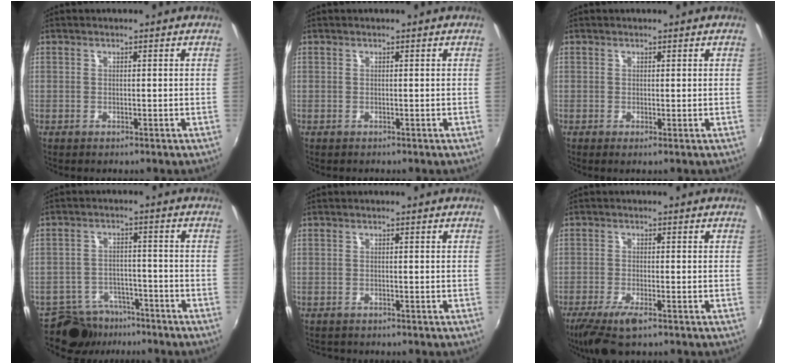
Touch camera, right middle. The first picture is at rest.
{"total": 0.0}
{"total": 0.5, "force": [0.2, -0.2, 0.4], "torque": [-0.012, -0.002, 0.001]}
{"total": 9.0, "force": [-7.4, 5.0, 1.3], "torque": [-0.040, 0.013, -0.111]}
{"total": 1.5, "force": [-1.4, 0.6, 0.2], "torque": [-0.009, -0.006, -0.022]}
{"total": 7.0, "force": [-4.7, 1.5, 5.0], "torque": [-0.117, -0.024, -0.087]}